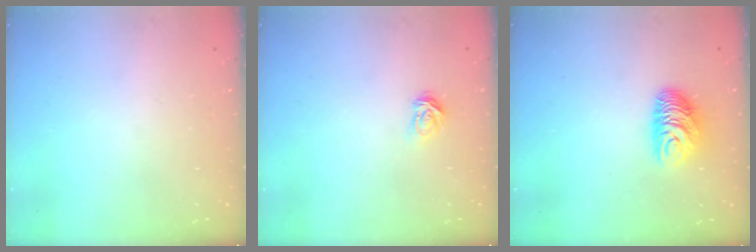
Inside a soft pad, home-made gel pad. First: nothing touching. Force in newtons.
{"total": 3.8, "press": 3.8, "slide": 0.5}
{"total": 9.3, "press": 9.2, "slide": 0.7}